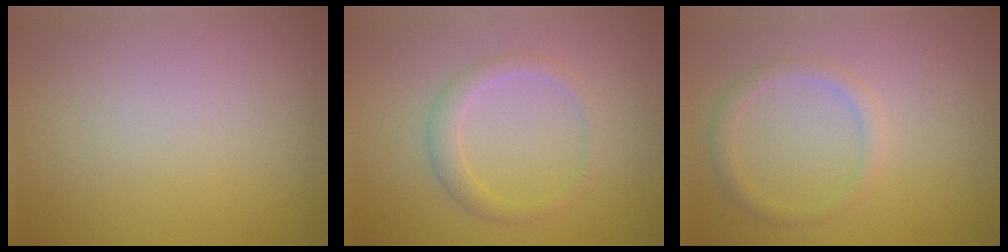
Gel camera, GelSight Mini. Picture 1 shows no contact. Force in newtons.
{"total": 1.9, "press": 1.9, "slide": 0.0}
{"total": 1.5, "press": 1.5, "slide": 0.1}